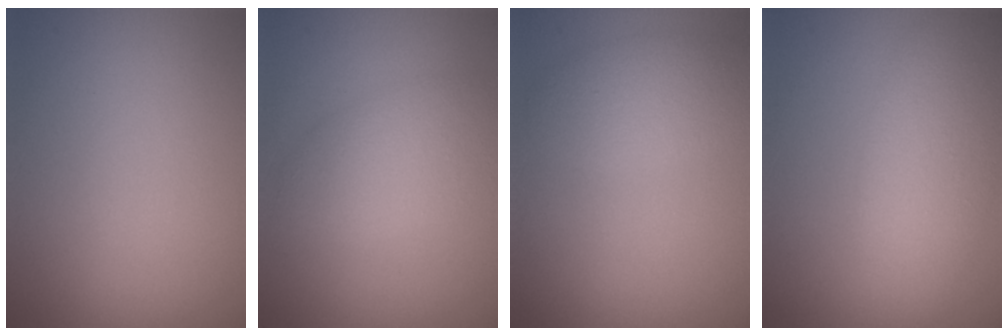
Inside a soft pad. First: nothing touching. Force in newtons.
{"total": 4.0, "press": 4.0, "slide": 0.2}
{"total": 2.6, "press": 2.6, "slide": 0.2}
{"total": 5.6, "press": 5.6, "slide": 0.3}